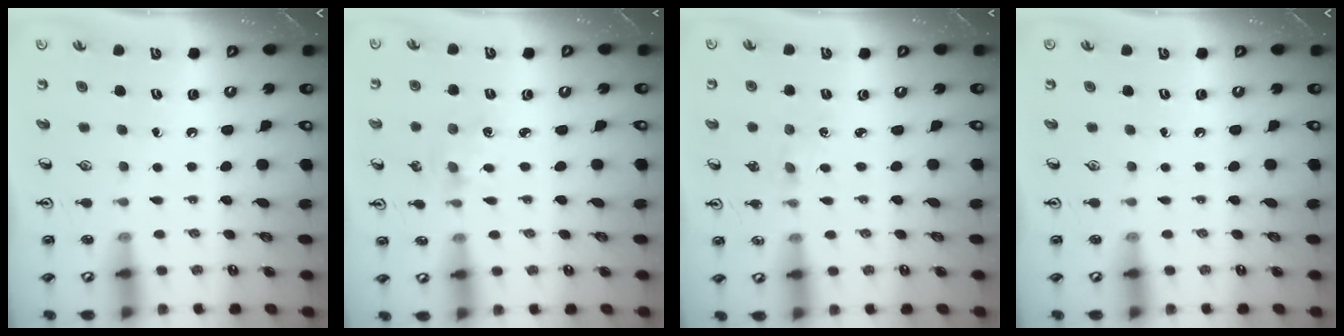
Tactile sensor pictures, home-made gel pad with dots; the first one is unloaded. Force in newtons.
{"total": 1.9, "press": 1.8, "slide": 0.3}
{"total": 1.3, "press": 1.3, "slide": 0.3}
{"total": 0.0}